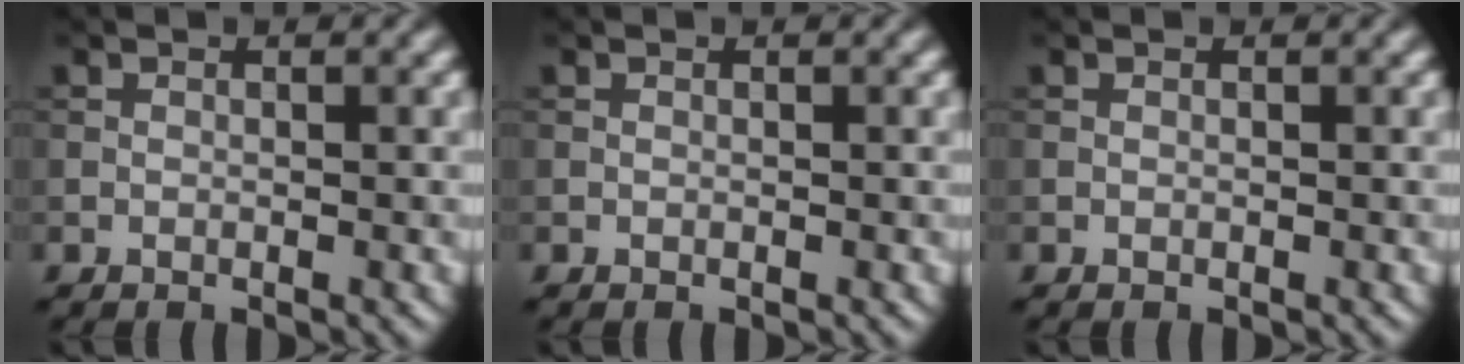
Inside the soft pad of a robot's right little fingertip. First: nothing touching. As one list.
[{"total": 0.0}, {"total": 0.0}]